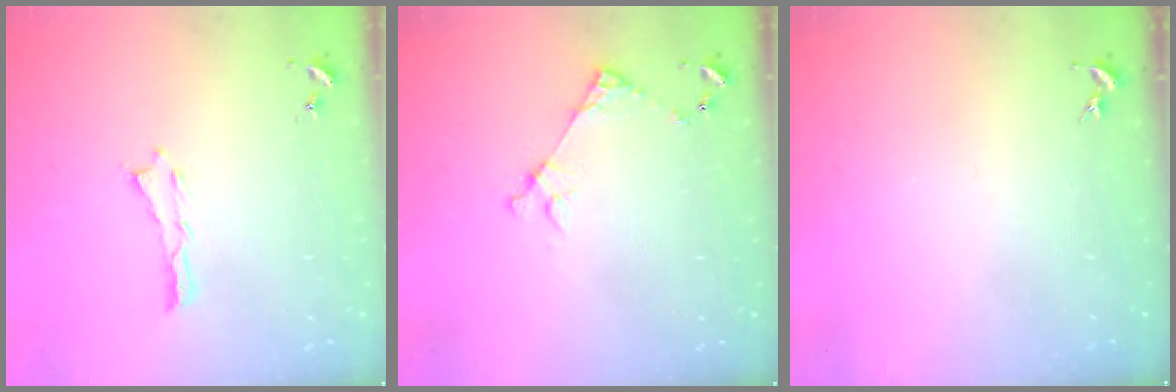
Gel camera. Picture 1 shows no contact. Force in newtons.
{"total": 5.0, "press": 5.0, "slide": 0.4}
{"total": 0.0}